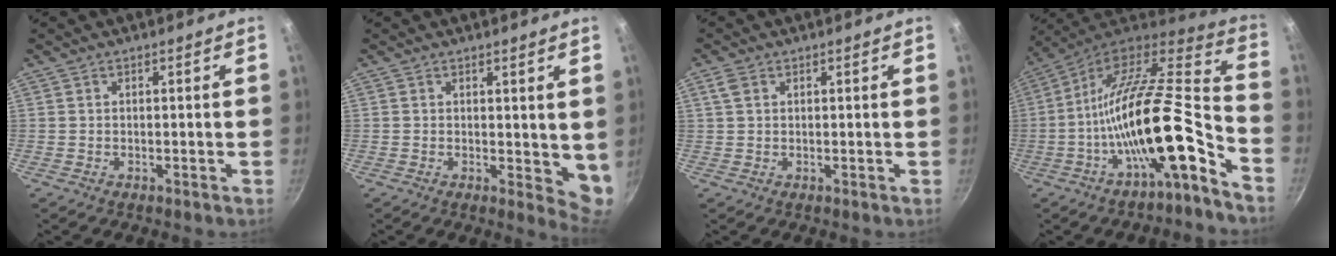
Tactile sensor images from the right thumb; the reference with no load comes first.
{"total": 5.4, "force": [1.6, 2.7, 4.4], "torque": [-0.047, -0.016, 0.023]}
{"total": 2.4, "force": [1.0, 1.7, 1.4], "torque": [-0.026, 0.003, 0.020]}
{"total": 21.6, "force": [-9.3, 5.5, 18.7], "torque": [-0.277, 0.063, -0.176]}